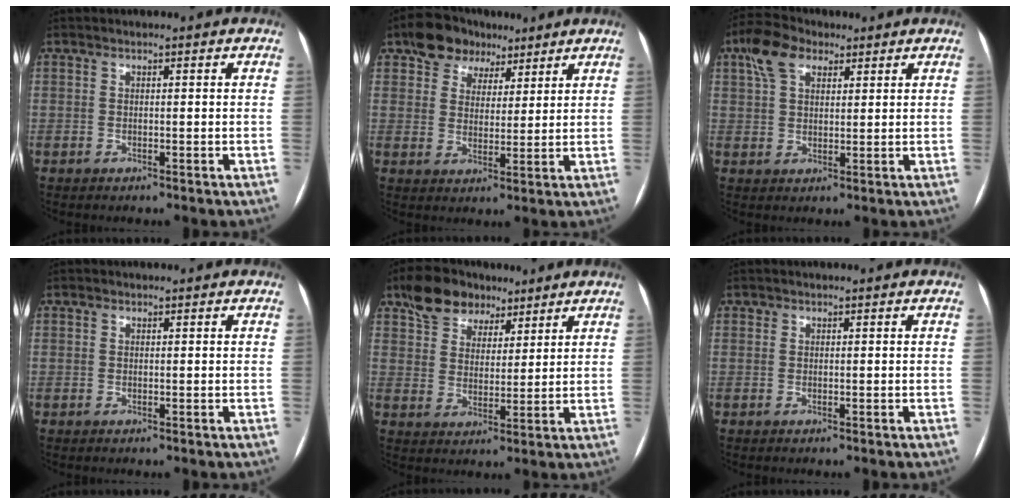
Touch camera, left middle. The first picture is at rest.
{"total": 7.8, "force": [5.1, 5.5, 2.1], "torque": [-0.035, 0.026, 0.086]}
{"total": 6.7, "force": [3.7, 3.8, 4.0], "torque": [-0.093, 0.029, 0.069]}
{"total": 0.0}
{"total": 8.9, "force": [6.2, 5.7, 2.6], "torque": [-0.046, 0.027, 0.111]}
{"total": 0.0}